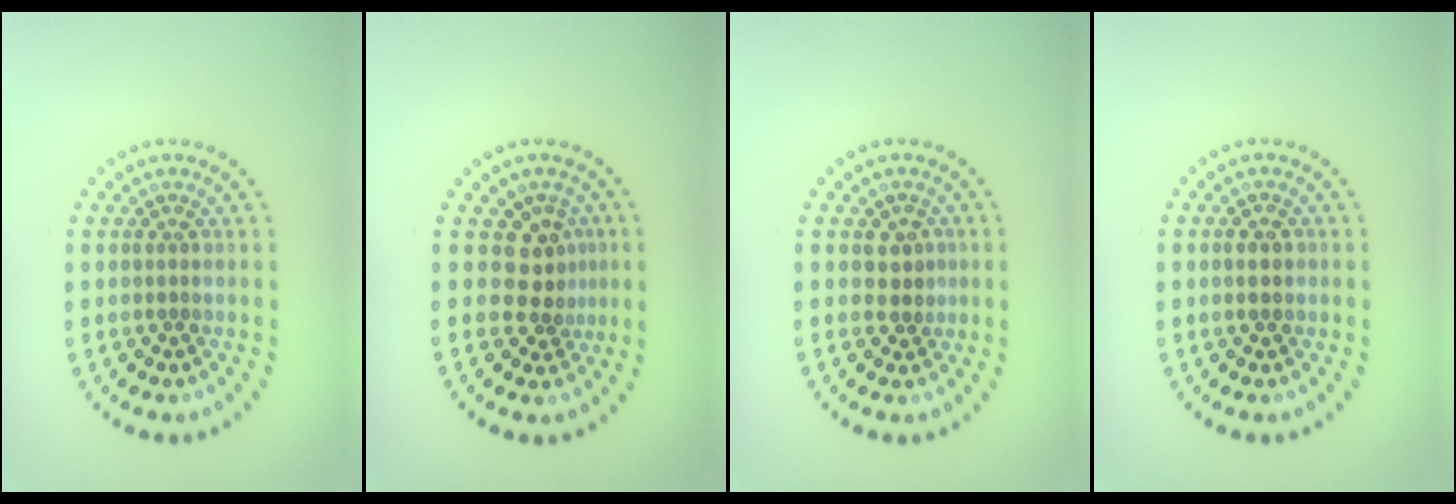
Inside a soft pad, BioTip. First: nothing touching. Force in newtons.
{"total": 2.8, "press": 2.2, "slide": 1.7}
{"total": 1.8, "press": 1.6, "slide": 0.8}
{"total": 1.8, "press": 1.8, "slide": 0.1}